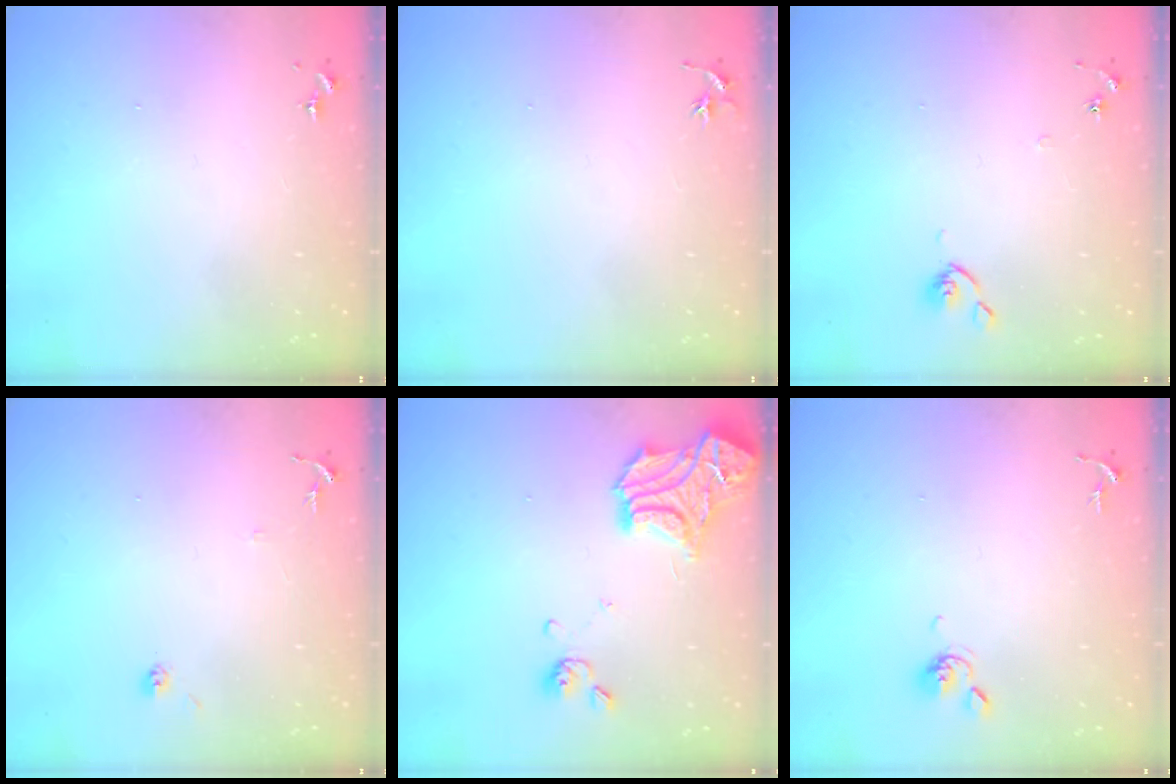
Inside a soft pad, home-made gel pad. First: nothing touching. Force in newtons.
{"total": 3.3, "press": 3.3, "slide": 0.4}
{"total": 5.9, "press": 5.9, "slide": 0.7}
{"total": 6.9, "press": 6.8, "slide": 0.6}
{"total": 17.6, "press": 17.6, "slide": 1.7}
{"total": 5.5, "press": 5.4, "slide": 1.0}